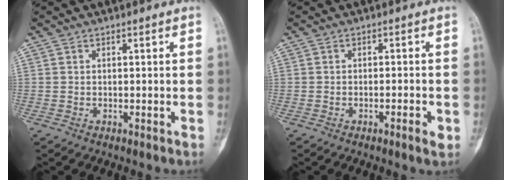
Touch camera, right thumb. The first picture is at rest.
{"total": 2.5, "force": [-1.1, 0.4, 2.2], "torque": [-0.037, 0.002, -0.016]}